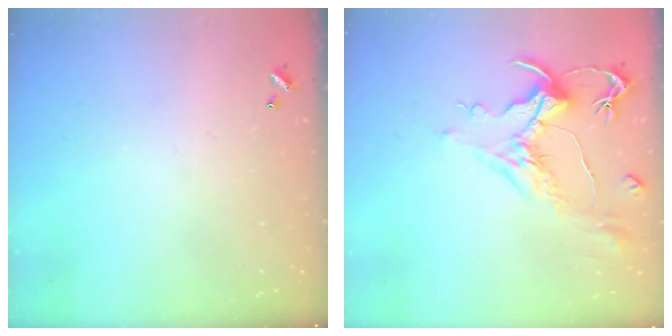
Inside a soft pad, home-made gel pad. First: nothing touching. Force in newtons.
{"total": 1.7, "press": 0.9, "slide": 1.5}